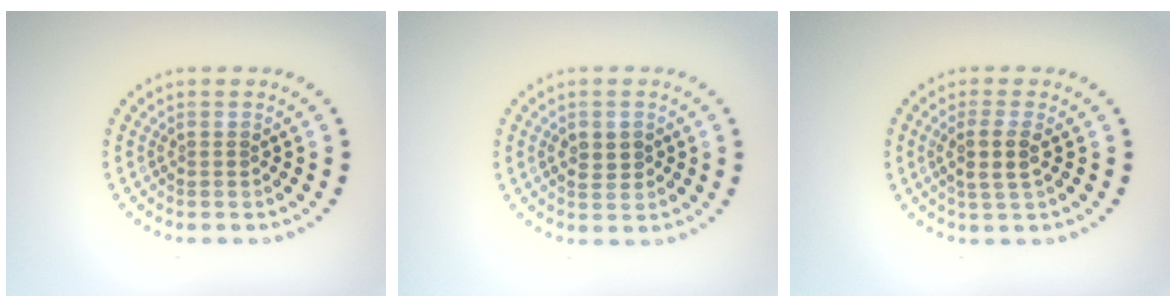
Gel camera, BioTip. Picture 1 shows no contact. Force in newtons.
{"total": 1.6, "press": 1.6, "slide": 0.1}
{"total": 2.5, "press": 2.2, "slide": 1.2}